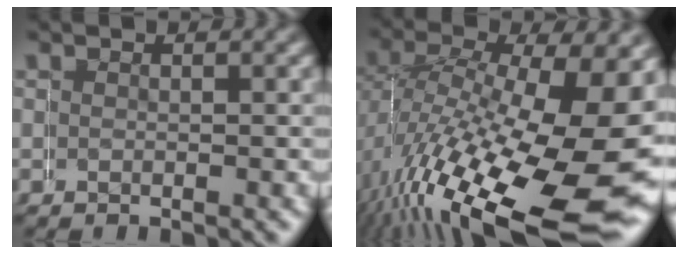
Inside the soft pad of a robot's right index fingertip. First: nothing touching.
{"total": 15.5, "force": [-4.5, 6.8, 13.1], "torque": [-0.225, -0.069, -0.019]}